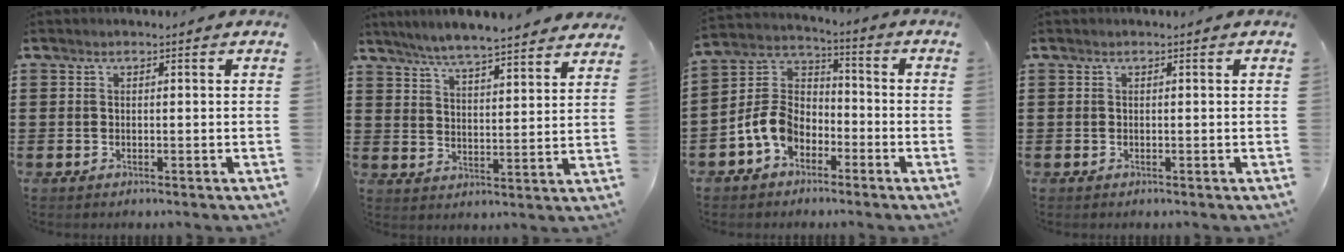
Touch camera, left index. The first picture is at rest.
{"total": 5.5, "force": [5.3, -0.3, 1.3], "torque": [-0.047, -0.028, 0.092]}
{"total": 8.2, "force": [-4.0, 5.8, 4.1], "torque": [-0.126, 0.005, -0.087]}
{"total": 0.0}